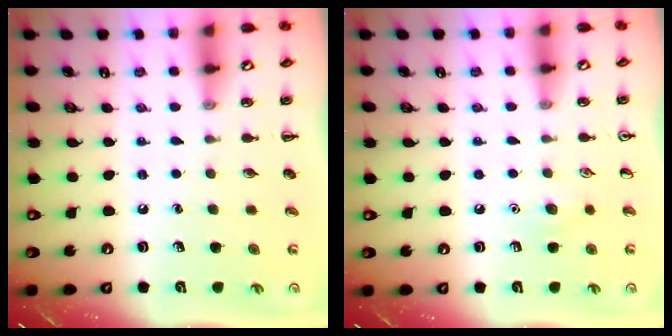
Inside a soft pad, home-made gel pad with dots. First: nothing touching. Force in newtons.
{"total": 5.3, "press": 5.0, "slide": 1.6}